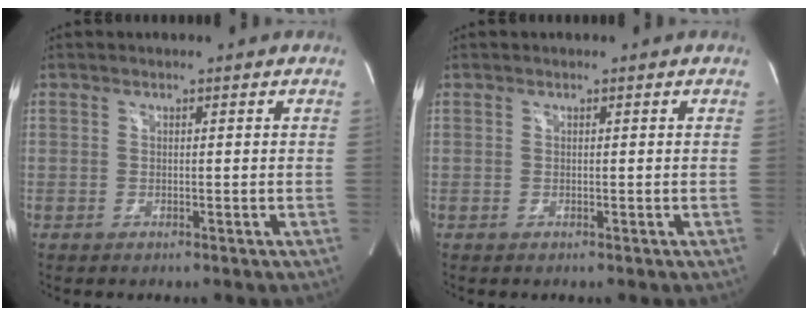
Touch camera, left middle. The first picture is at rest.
{"total": 0.0}